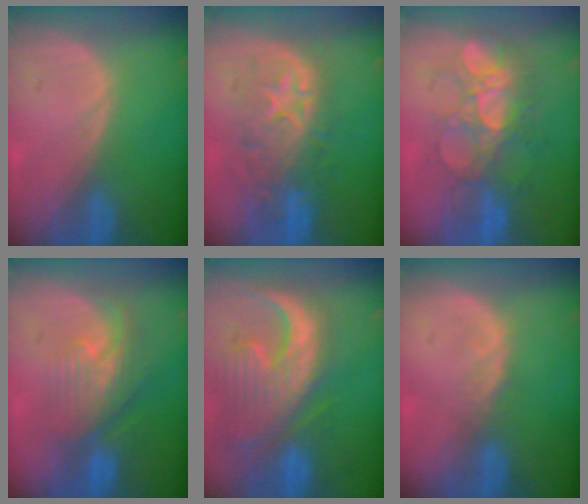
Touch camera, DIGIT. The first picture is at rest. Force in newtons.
{"total": 9.5, "press": 9.0, "slide": 3.1}
{"total": 8.7, "press": 8.6, "slide": 1.5}
{"total": 8.0, "press": 7.2, "slide": 3.3}
{"total": 13.4, "press": 11.4, "slide": 7.0}
{"total": 1.4, "press": 1.4, "slide": 0.2}